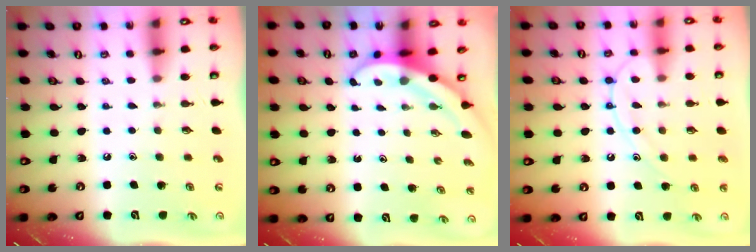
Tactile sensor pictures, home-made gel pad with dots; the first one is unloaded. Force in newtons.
{"total": 3.9, "press": 3.9, "slide": 0.2}
{"total": 12.0, "press": 11.9, "slide": 1.1}